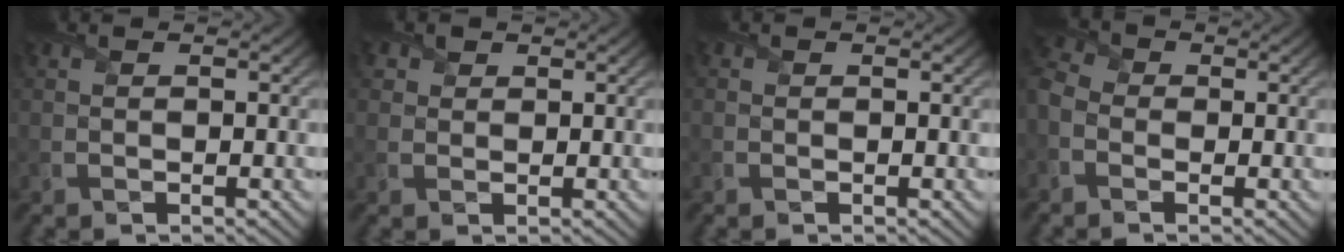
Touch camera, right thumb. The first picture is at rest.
{"total": 2.2, "force": [1.2, 1.7, 0.6], "torque": [-0.021, -0.005, 0.023]}
{"total": 0.0}
{"total": 4.2, "force": [-1.7, 3.2, 2.2], "torque": [-0.066, -0.006, -0.044]}